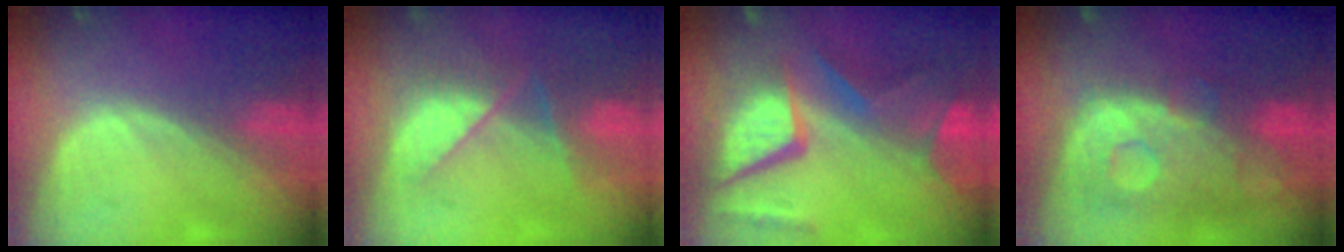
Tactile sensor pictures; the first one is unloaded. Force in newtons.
{"total": 7.1, "press": 6.9, "slide": 1.2}
{"total": 12.1, "press": 9.9, "slide": 7.0}
{"total": 12.0, "press": 10.1, "slide": 6.5}